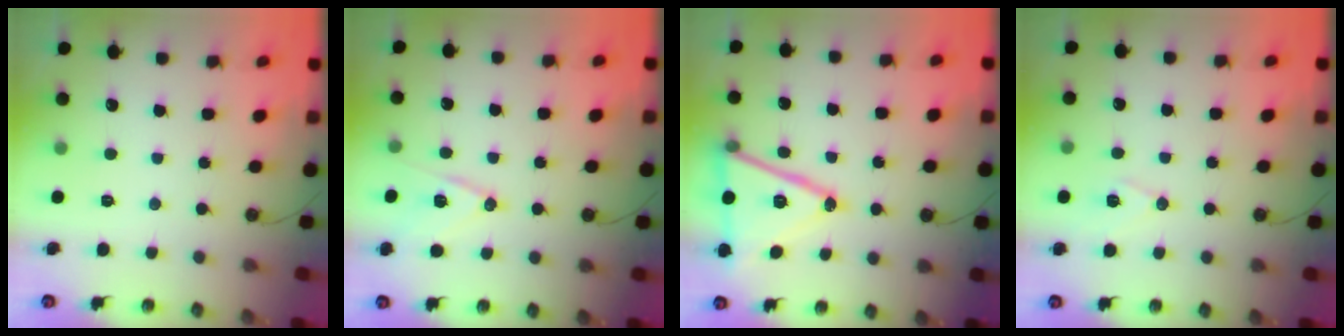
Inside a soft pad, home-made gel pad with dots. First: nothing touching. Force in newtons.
{"total": 10.7, "press": 9.9, "slide": 3.9}
{"total": 18.1, "press": 17.8, "slide": 3.4}
{"total": 8.2, "press": 7.4, "slide": 3.5}